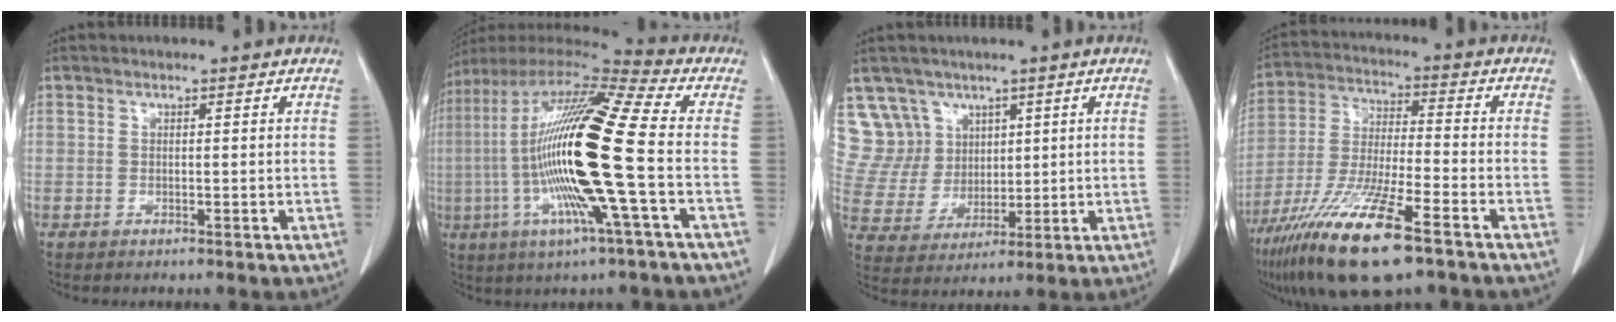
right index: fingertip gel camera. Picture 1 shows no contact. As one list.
[{"total": 22.8, "force": [-3.0, 0.8, 22.6], "torque": [-0.468, -0.017, -0.076]}, {"total": 9.4, "force": [5.8, 7.4, 0.2], "torque": [-0.013, 0.029, 0.128]}, {"total": 16.6, "force": [-10.2, 2.2, 12.9], "torque": [-0.266, -0.041, -0.189]}]